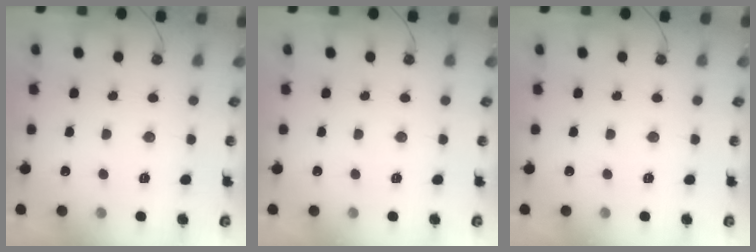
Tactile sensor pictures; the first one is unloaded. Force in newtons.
{"total": 0.0}
{"total": 0.0}